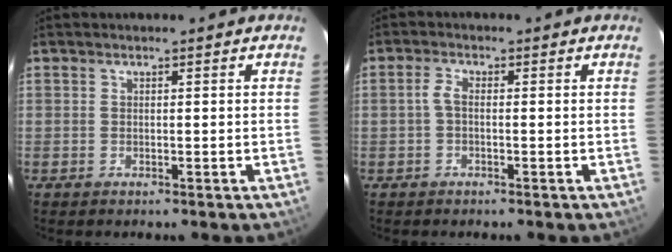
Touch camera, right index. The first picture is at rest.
{"total": 1.8, "force": [-0.3, 0.9, 1.6], "torque": [-0.035, 0.007, -0.008]}